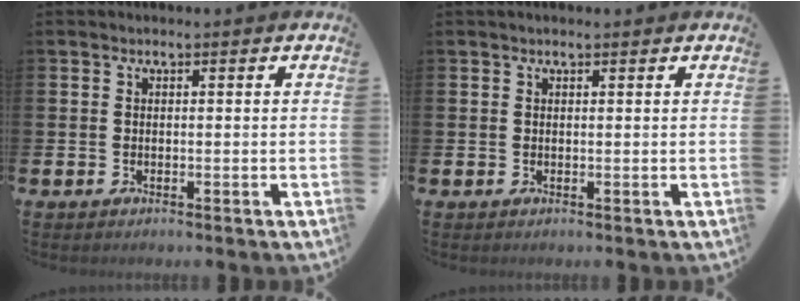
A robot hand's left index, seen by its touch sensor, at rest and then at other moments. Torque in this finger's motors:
{"motor_torque": [0.36, -0.44, 0.18, 0.00]}